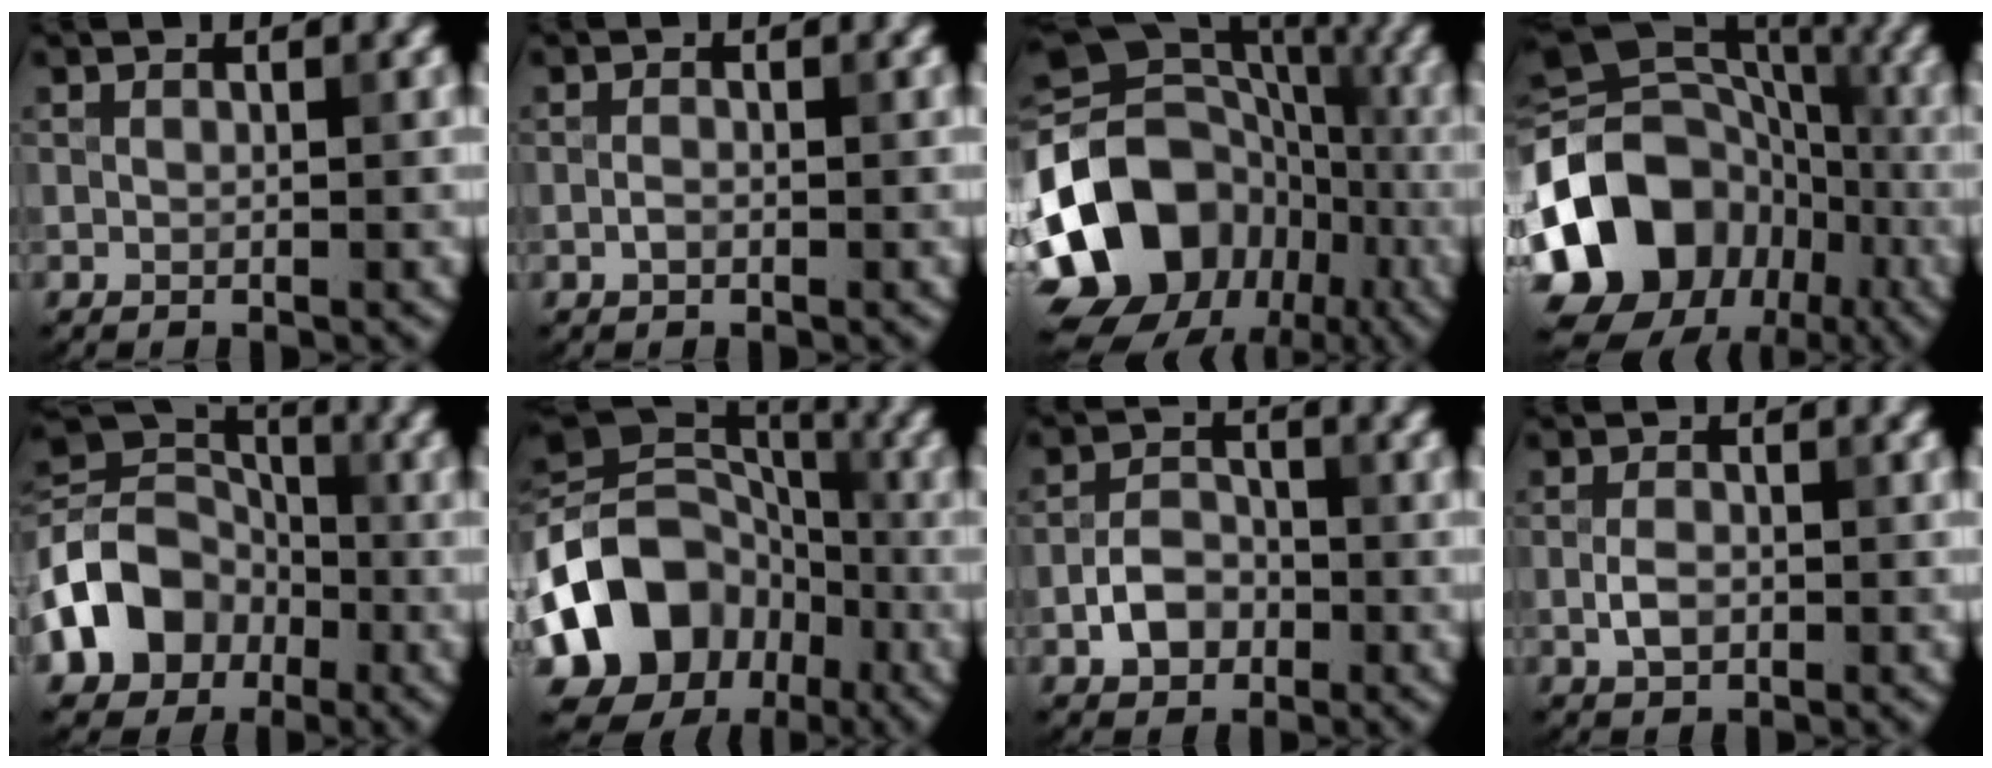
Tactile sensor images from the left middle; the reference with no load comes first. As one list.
[{"total": 0.8, "force": [-0.3, 0.4, 0.5], "torque": [-0.012, 0.000, -0.007]}, {"total": 15.7, "force": [-6.1, 12.2, 7.9], "torque": [-0.169, 0.018, -0.119]}, {"total": 15.1, "force": [-5.7, 11.8, 7.5], "torque": [-0.161, 0.009, -0.116]}, {"total": 8.0, "force": [-2.8, 6.4, 3.9], "torque": [-0.065, 0.003, -0.066]}, {"total": 11.7, "force": [-4.5, 9.3, 5.5], "torque": [-0.101, 0.000, -0.086]}, {"total": 3.2, "force": [-1.3, 2.3, 1.8], "torque": [-0.027, 0.006, -0.028]}, {"total": 2.1, "force": [-0.4, 1.3, 1.5], "torque": [-0.033, 0.000, -0.009]}]